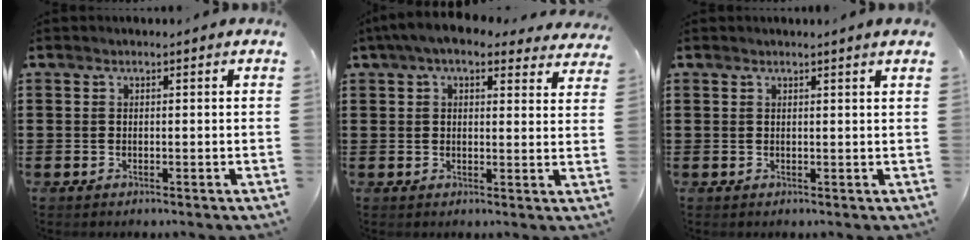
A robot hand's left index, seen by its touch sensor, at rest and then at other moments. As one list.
[{"total": 6.0, "force": [4.8, 1.5, 3.2], "torque": [-0.076, -0.005, 0.088]}, {"total": 1.1, "force": [0.9, -0.3, 0.5], "torque": [-0.010, -0.002, 0.017]}]